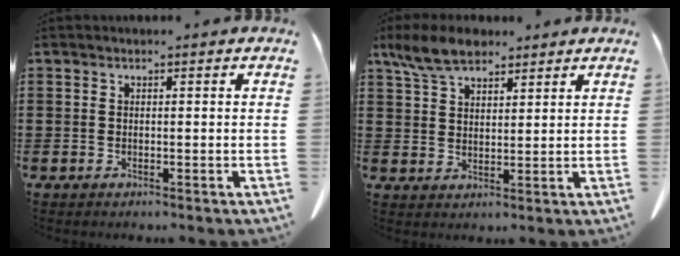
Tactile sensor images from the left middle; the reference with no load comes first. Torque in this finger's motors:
{"motor_torque": [0.07, -0.01, 0.18, 0.06]}